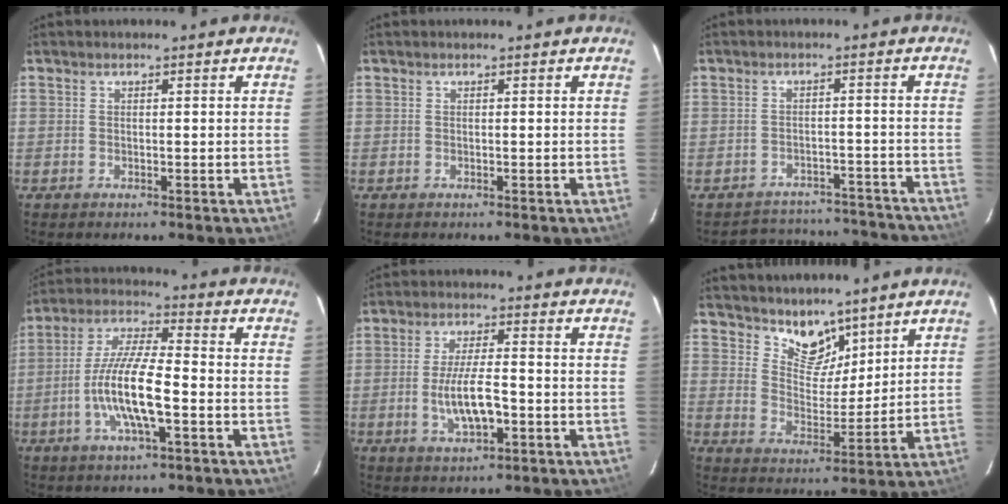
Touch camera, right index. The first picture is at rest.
{"total": 0.0}
{"total": 15.7, "force": [-14.3, 6.0, 2.8], "torque": [-0.061, 0.049, -0.163]}
{"total": 12.3, "force": [-3.7, 2.5, 11.5], "torque": [-0.236, -0.002, -0.072]}
{"total": 8.4, "force": [-2.2, 2.6, 7.7], "torque": [-0.151, -0.005, -0.036]}
{"total": 7.7, "force": [6.2, 3.9, 2.5], "torque": [-0.030, -0.006, 0.113]}